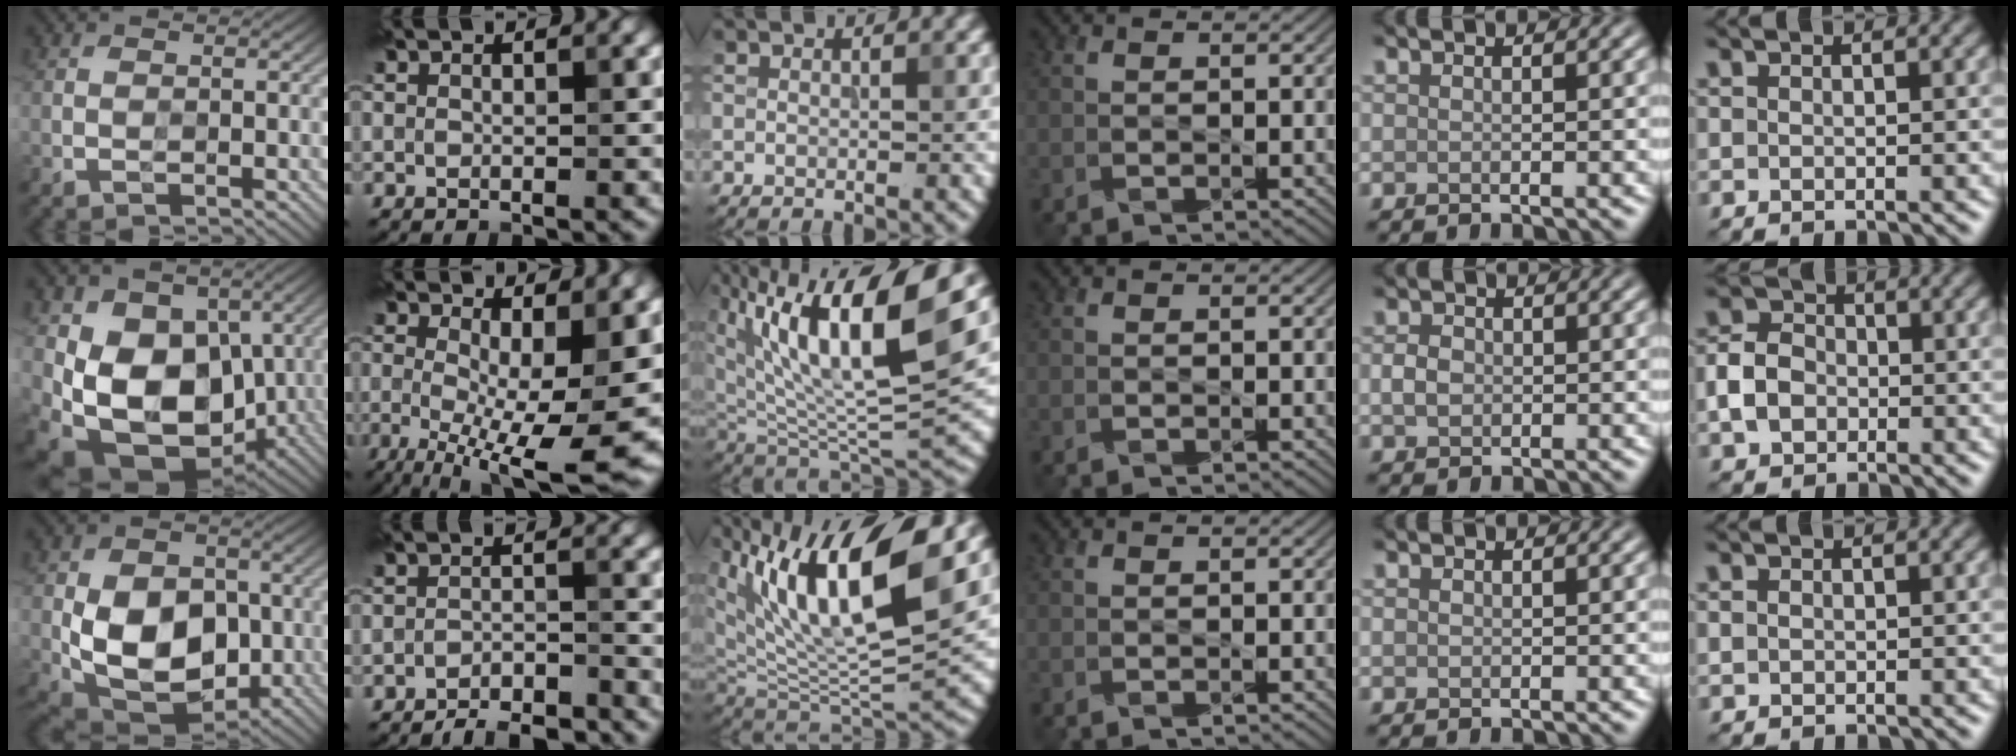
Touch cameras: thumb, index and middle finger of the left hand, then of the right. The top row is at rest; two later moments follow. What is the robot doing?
{"motion": "wipe", "object": "mirror"}